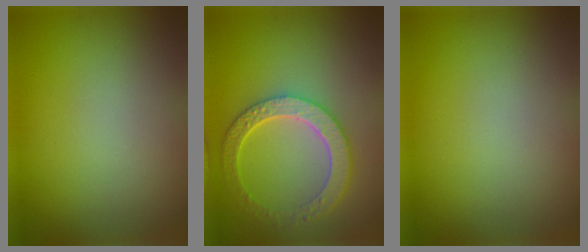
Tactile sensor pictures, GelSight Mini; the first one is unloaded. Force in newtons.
{"total": 5.9, "press": 4.5, "slide": 3.8}
{"total": 0.0}